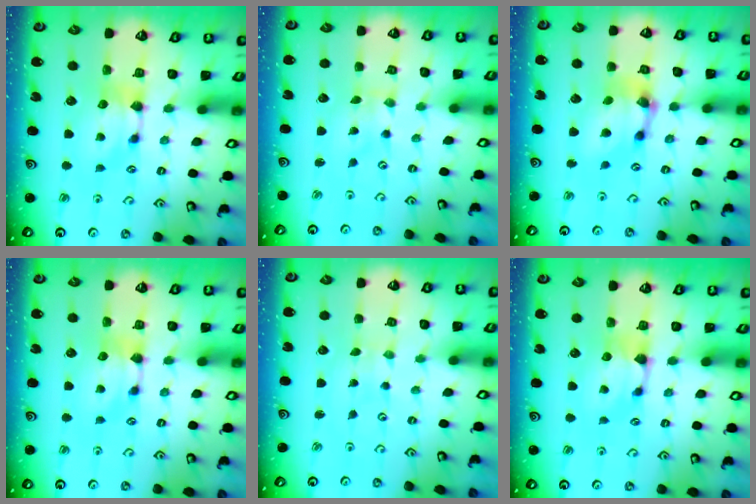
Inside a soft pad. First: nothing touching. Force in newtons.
{"total": 4.8, "press": 4.8, "slide": 0.7}
{"total": 6.4, "press": 6.1, "slide": 1.9}
{"total": 0.0}
{"total": 6.2, "press": 6.2, "slide": 0.3}
{"total": 0.9, "press": 0.6, "slide": 0.7}